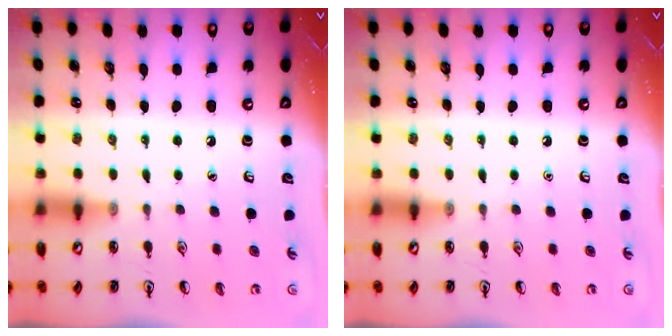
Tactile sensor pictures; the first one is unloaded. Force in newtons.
{"total": 0.0}